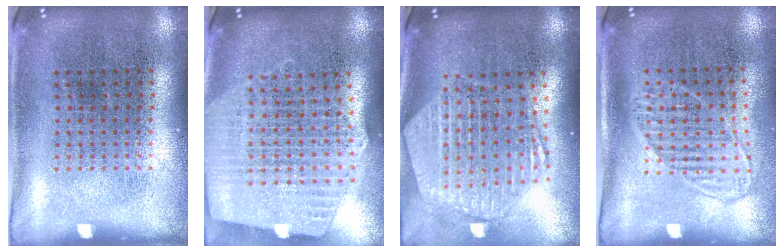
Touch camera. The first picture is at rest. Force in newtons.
{"total": 2.6, "press": 2.2, "slide": 1.4}
{"total": 2.7, "press": 2.2, "slide": 1.5}
{"total": 1.5, "press": 1.3, "slide": 0.7}